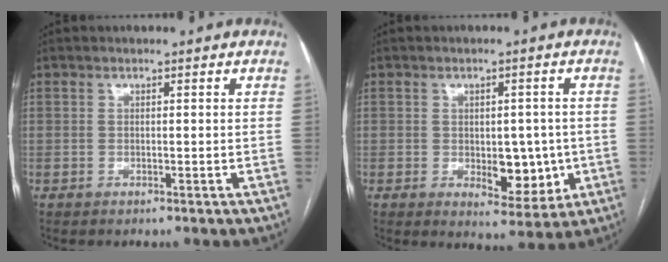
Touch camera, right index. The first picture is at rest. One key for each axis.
{"total": 7.3, "fx": -1.0, "fy": 4.0, "fz": 6.1, "tx": -0.068, "ty": 0.002, "tz": -0.001}